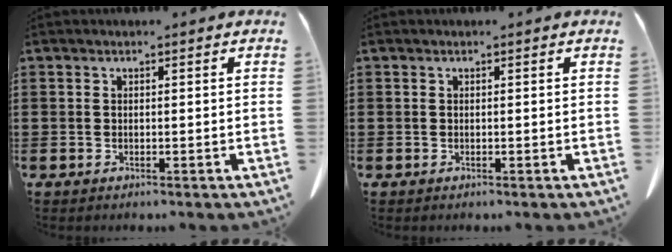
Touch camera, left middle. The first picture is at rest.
{"total": 0.0}